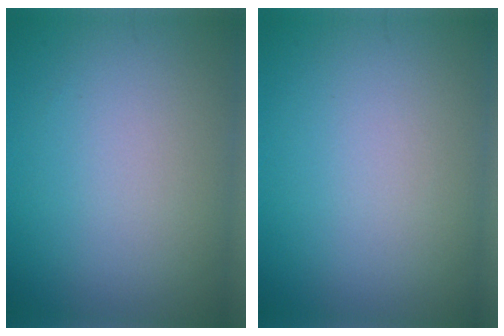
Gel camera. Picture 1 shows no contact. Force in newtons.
{"total": 0.0}